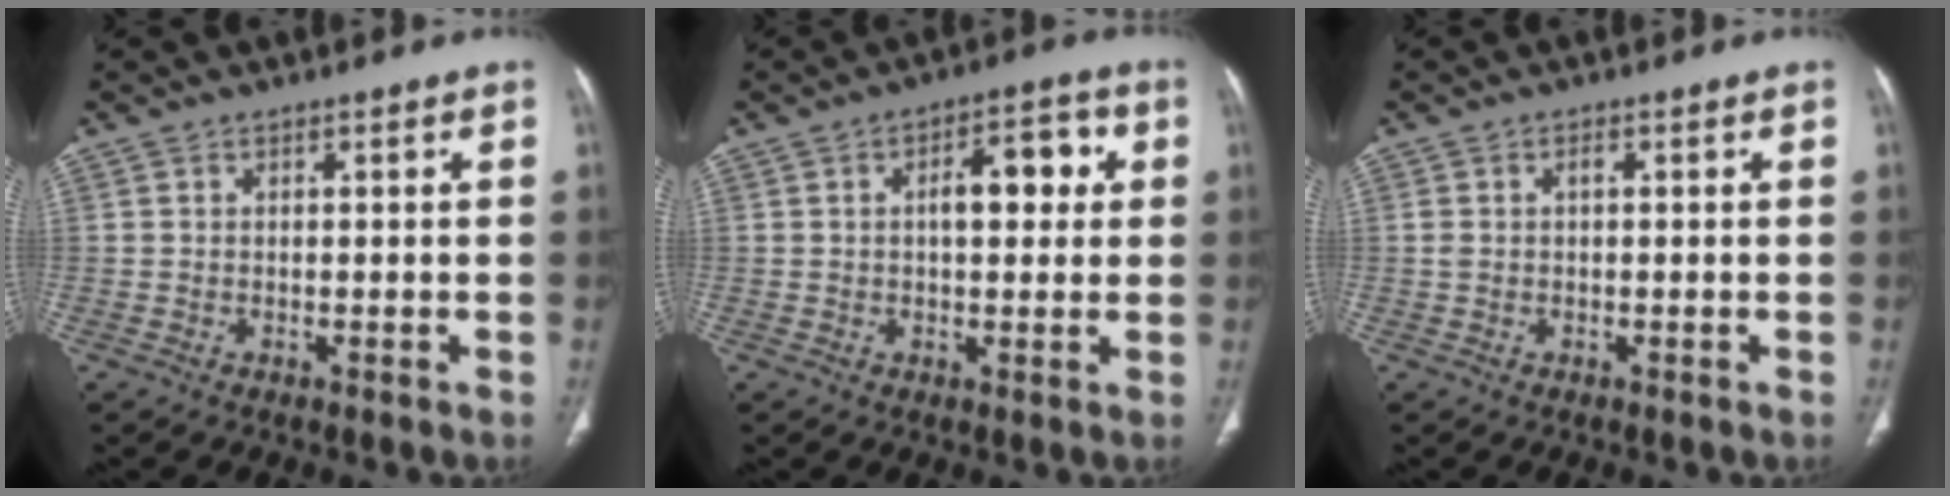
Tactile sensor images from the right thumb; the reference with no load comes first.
{"total": 8.3, "force": [1.6, 4.1, 7.1], "torque": [-0.078, 0.017, 0.018]}
{"total": 1.6, "force": [0.2, 0.9, 1.3], "torque": [-0.036, 0.011, 0.004]}